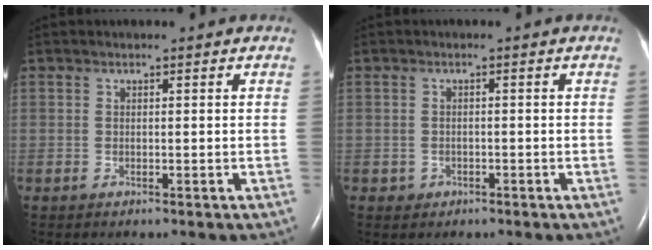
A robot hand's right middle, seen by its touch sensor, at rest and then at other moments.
{"total": 1.3, "force": [-0.7, 1.2, 0.0], "torque": [-0.004, 0.005, -0.008]}